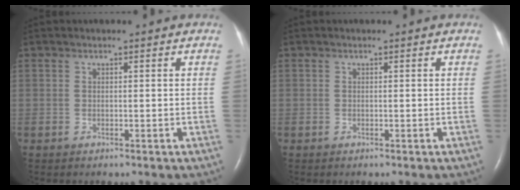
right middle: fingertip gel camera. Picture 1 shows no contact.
{"total": 0.0}